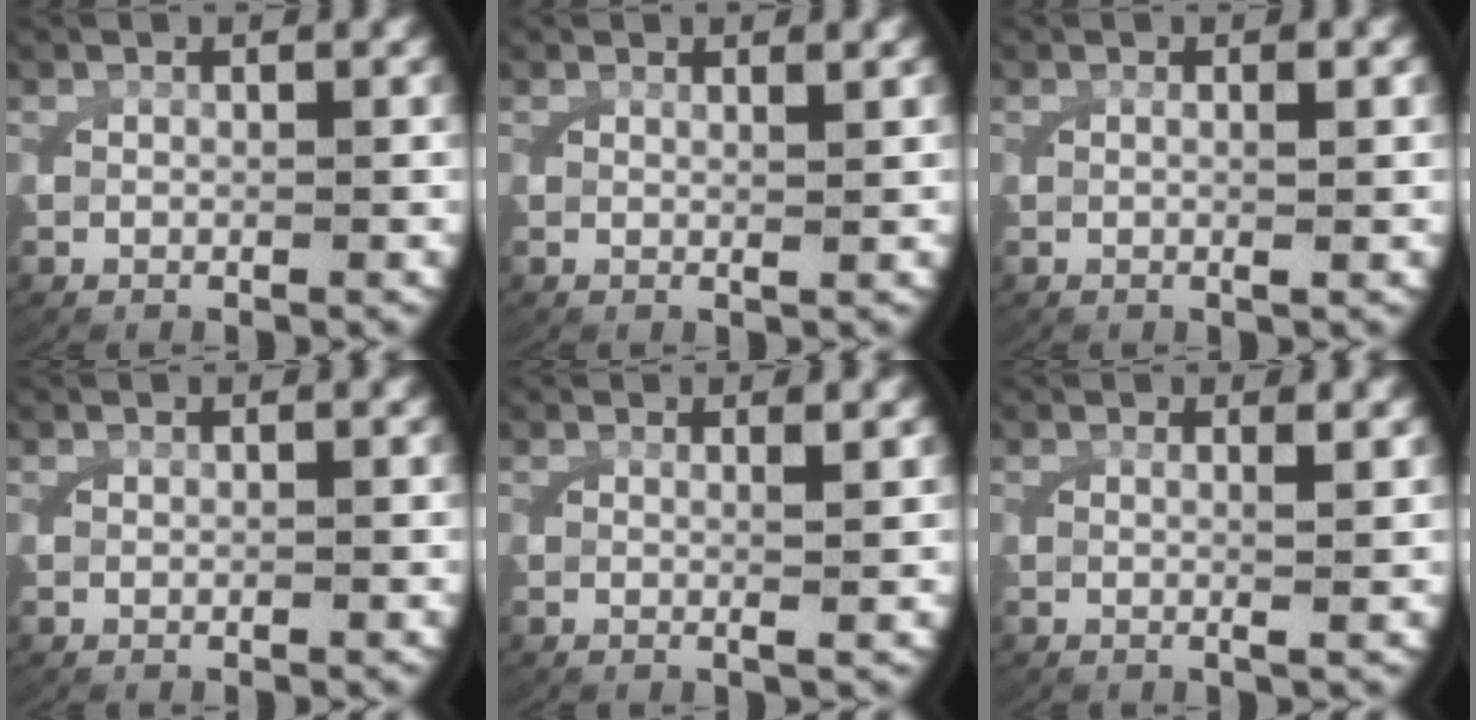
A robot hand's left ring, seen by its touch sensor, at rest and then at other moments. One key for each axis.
{"total": 0.8, "fx": 0.5, "fy": -0.2, "fz": 0.7, "tx": -0.013, "ty": -0.005, "tz": 0.009}
{"total": 1.4, "fx": 0.1, "fy": 0.1, "fz": 1.4, "tx": -0.026, "ty": 0.001, "tz": 0.001}
{"total": 0.0}
{"total": 1.4, "fx": 0.4, "fy": -0.2, "fz": 1.3, "tx": -0.028, "ty": -0.006, "tz": 0.007}
{"total": 1.7, "fx": 0.4, "fy": -0.1, "fz": 1.6, "tx": -0.034, "ty": -0.005, "tz": 0.006}